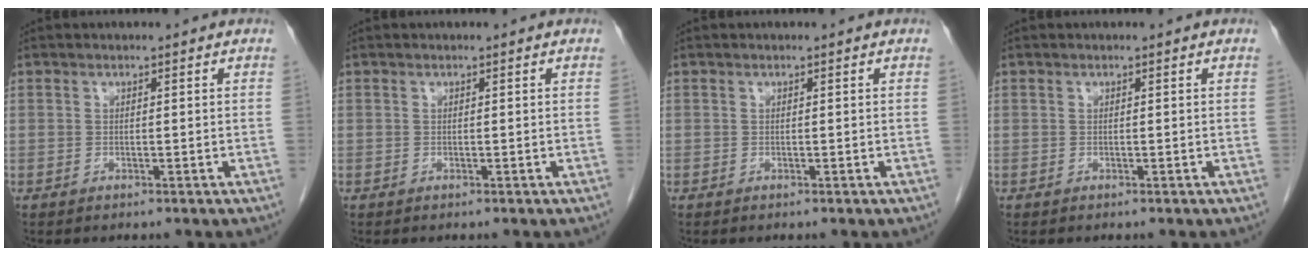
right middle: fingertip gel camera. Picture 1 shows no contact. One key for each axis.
{"total": 0.0}
{"total": 0.0}
{"total": 0.0}